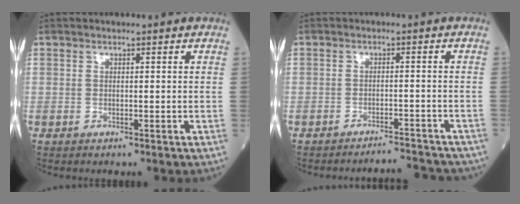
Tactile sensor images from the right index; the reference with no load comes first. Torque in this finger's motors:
{"motor_torque": [0.47, -0.75, 0.03, 0.02]}